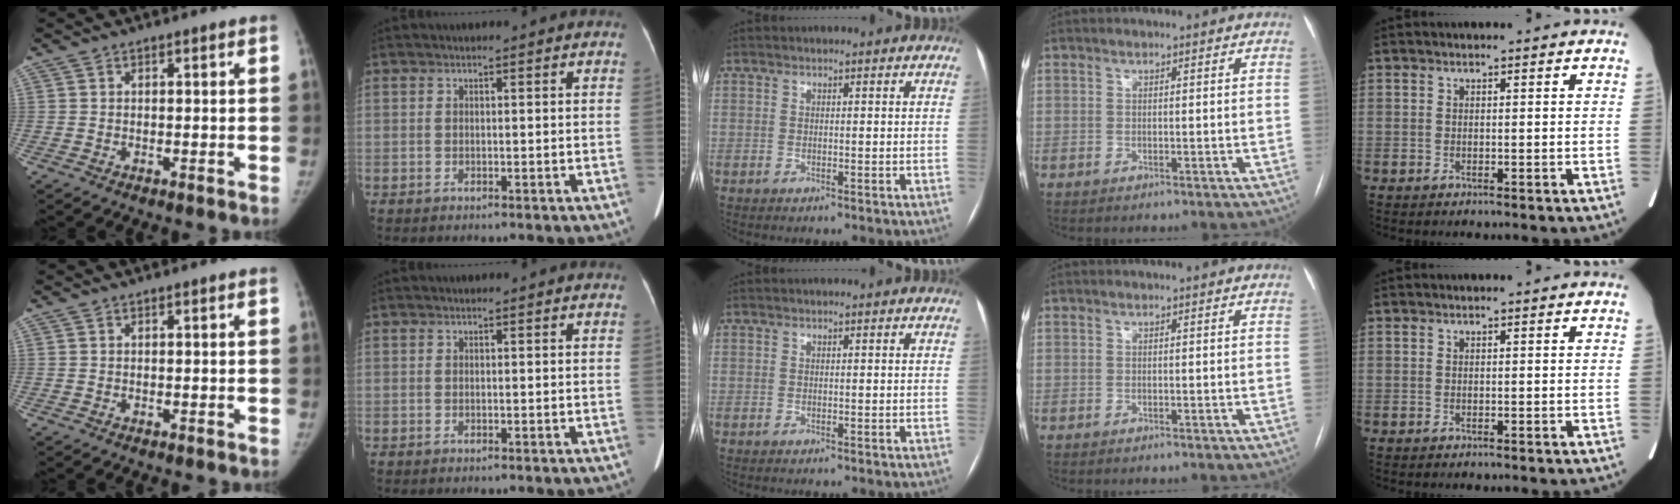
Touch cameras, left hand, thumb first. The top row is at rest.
{}